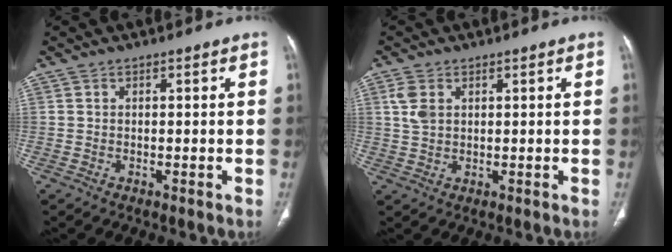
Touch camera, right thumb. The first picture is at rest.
{"total": 3.8, "force": [1.3, 2.4, 2.6], "torque": [-0.061, 0.003, 0.032]}